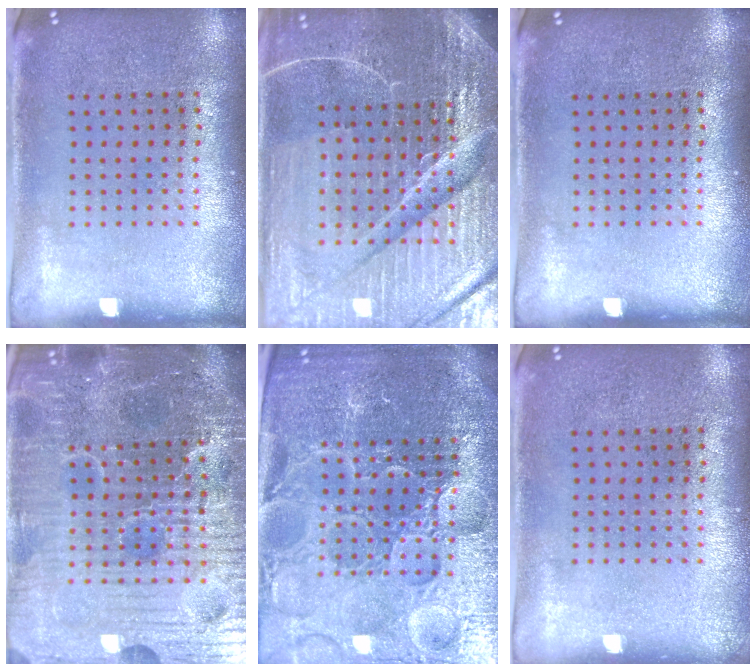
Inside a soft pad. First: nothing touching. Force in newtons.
{"total": 6.6, "press": 5.8, "slide": 3.1}
{"total": 0.0}
{"total": 7.4, "press": 6.6, "slide": 3.3}
{"total": 5.7, "press": 5.2, "slide": 2.4}
{"total": 0.0}